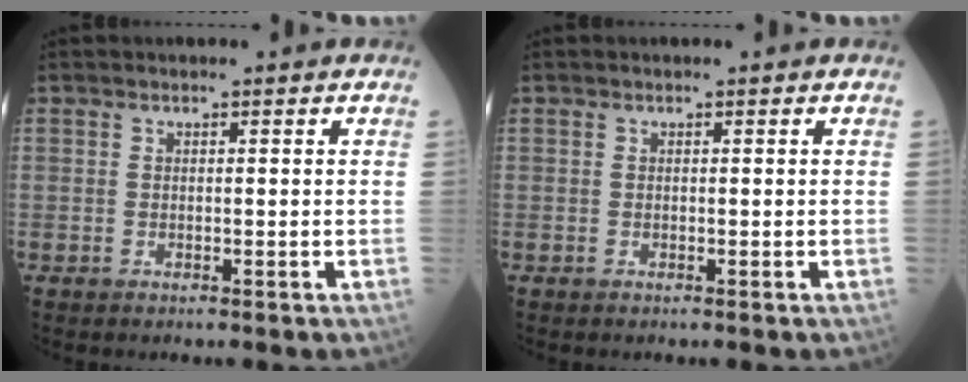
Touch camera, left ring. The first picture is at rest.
{"total": 0.0}